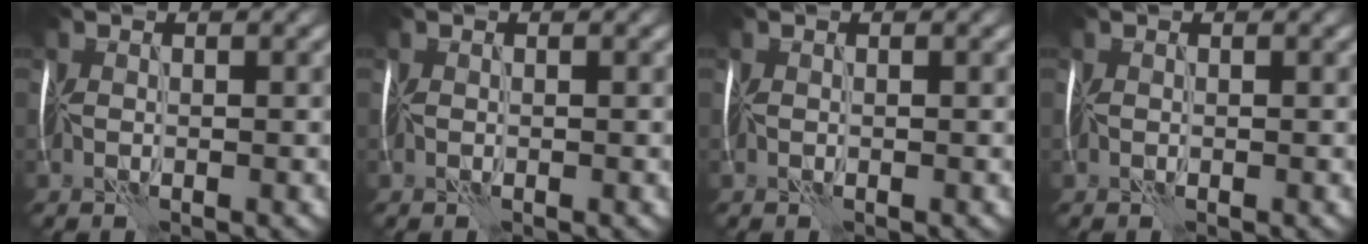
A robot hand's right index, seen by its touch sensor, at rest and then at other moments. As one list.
[{"total": 0.0}, {"total": 0.0}, {"total": 0.0}]